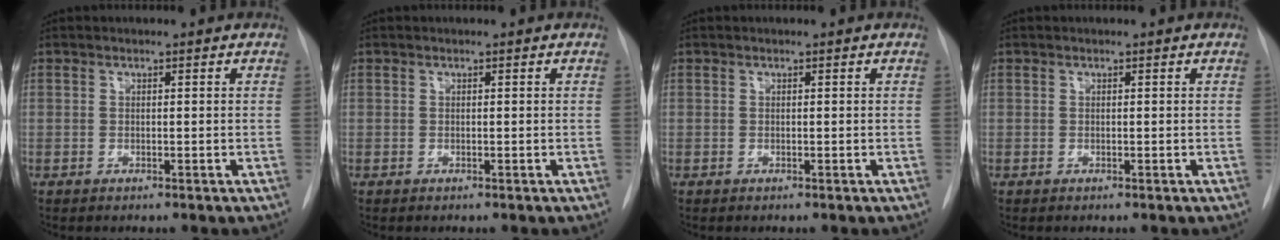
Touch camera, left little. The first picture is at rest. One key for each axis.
{"total": 0.0}
{"total": 0.0}
{"total": 0.0}